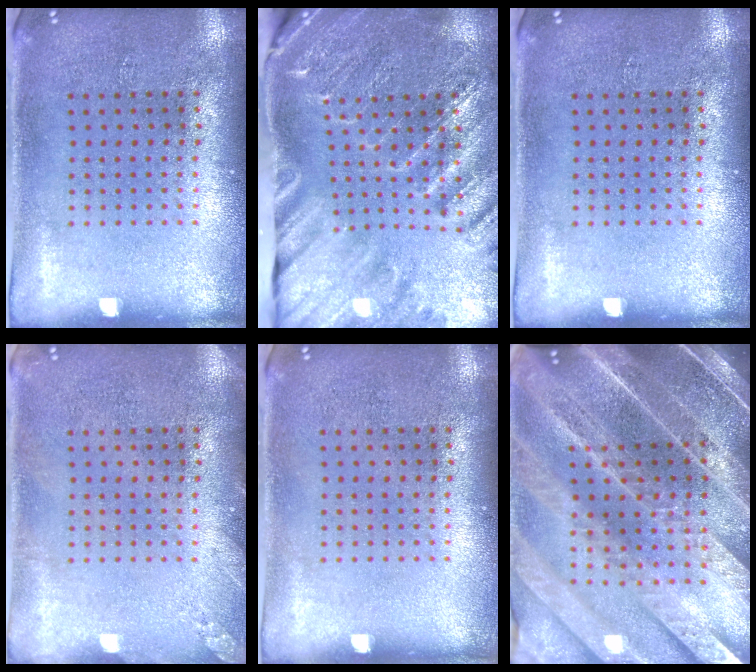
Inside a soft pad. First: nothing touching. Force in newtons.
{"total": 2.9, "press": 2.9, "slide": 0.5}
{"total": 0.0}
{"total": 1.2, "press": 1.2, "slide": 0.1}
{"total": 0.0}
{"total": 5.6, "press": 4.8, "slide": 3.0}